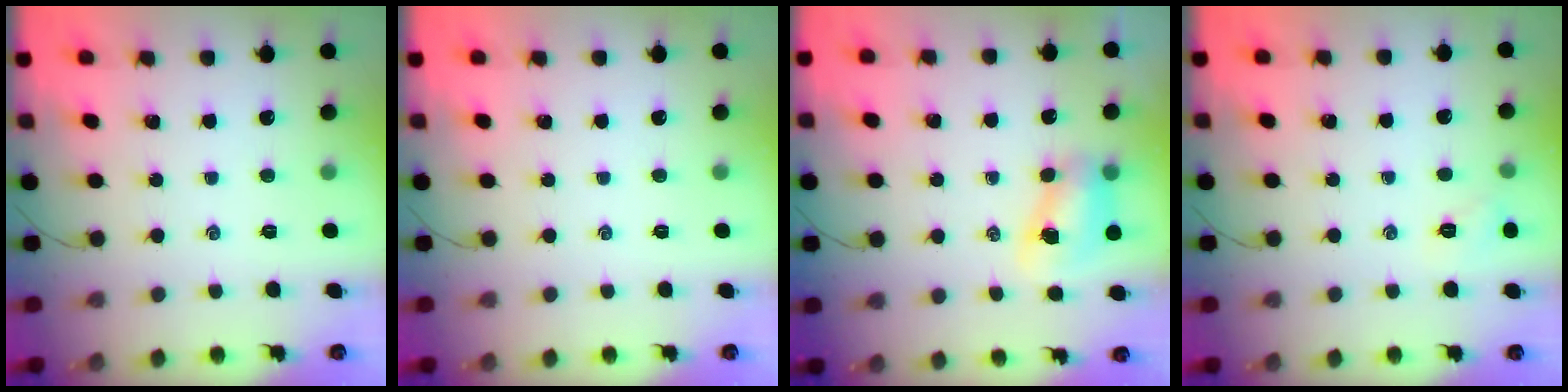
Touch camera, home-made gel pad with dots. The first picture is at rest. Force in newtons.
{"total": 0.0}
{"total": 7.8, "press": 7.7, "slide": 1.1}
{"total": 5.7, "press": 5.5, "slide": 1.6}